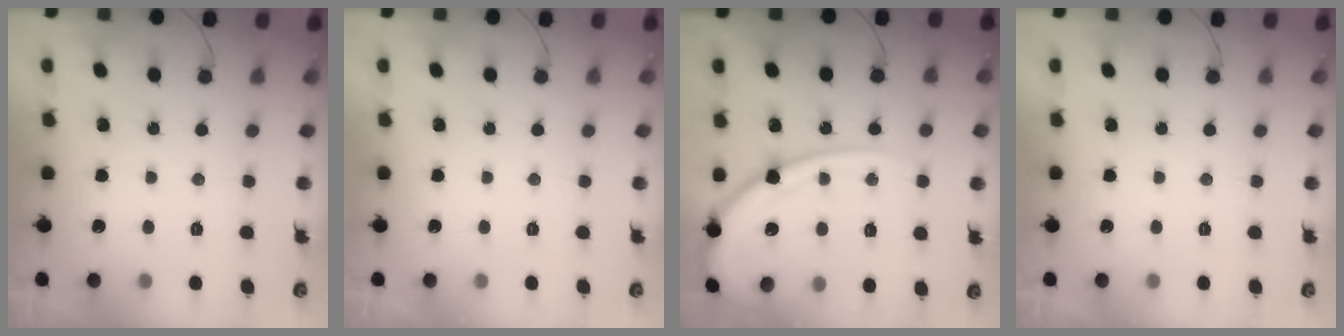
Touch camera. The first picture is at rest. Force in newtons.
{"total": 0.0}
{"total": 16.7, "press": 16.6, "slide": 1.6}
{"total": 0.0}